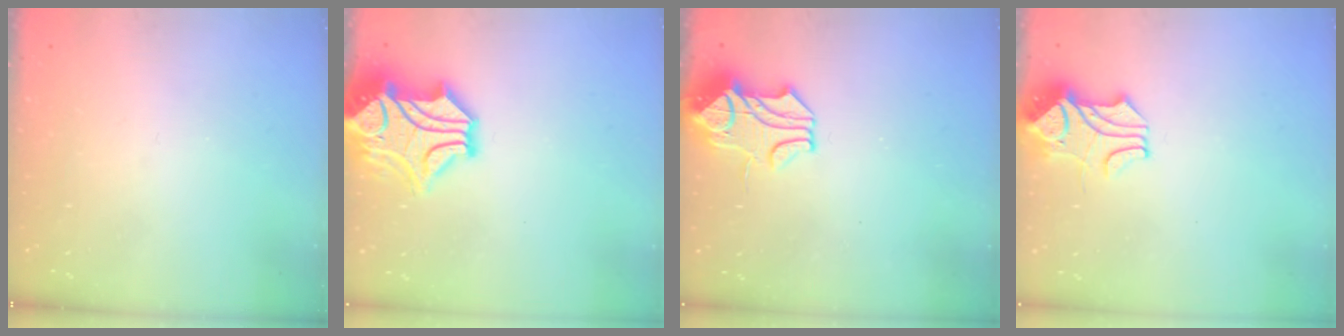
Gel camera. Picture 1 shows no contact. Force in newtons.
{"total": 7.6, "press": 7.5, "slide": 1.5}
{"total": 1.5, "press": 0.7, "slide": 1.3}
{"total": 2.0, "press": 1.7, "slide": 1.1}